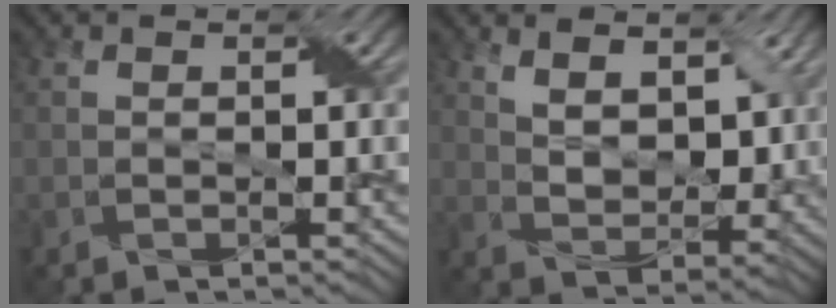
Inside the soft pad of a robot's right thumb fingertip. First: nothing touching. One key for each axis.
{"total": 7.2, "fx": 4.2, "fy": 3.8, "fz": 4.5, "tx": -0.097, "ty": -0.010, "tz": 0.075}